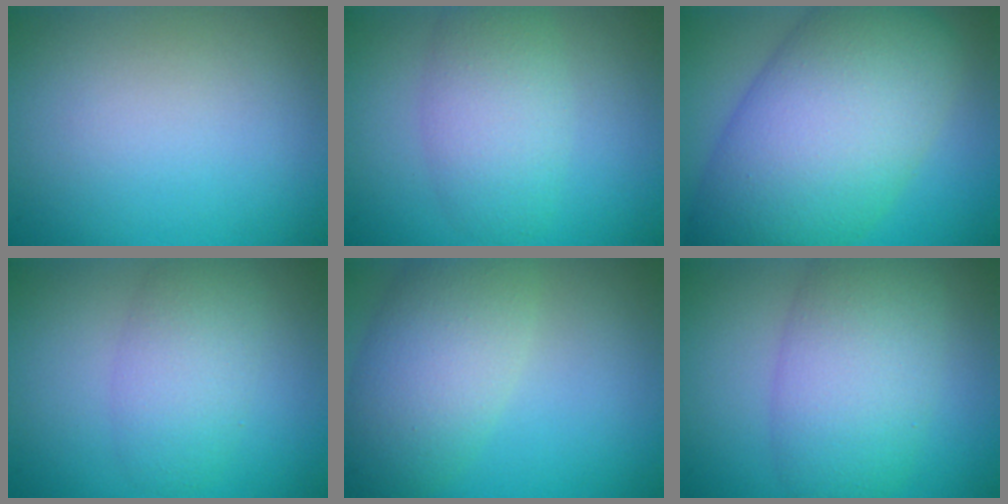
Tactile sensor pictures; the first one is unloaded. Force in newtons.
{"total": 4.6, "press": 4.6, "slide": 0.3}
{"total": 13.1, "press": 13.1, "slide": 0.4}
{"total": 3.9, "press": 3.9, "slide": 0.1}
{"total": 5.9, "press": 5.8, "slide": 0.4}
{"total": 6.9, "press": 6.9, "slide": 0.5}